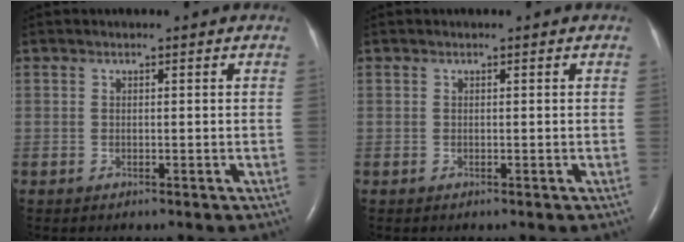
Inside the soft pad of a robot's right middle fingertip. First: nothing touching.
{"total": 0.0}